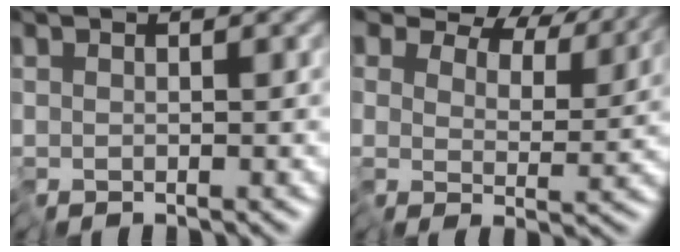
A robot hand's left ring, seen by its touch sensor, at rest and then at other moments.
{"total": 6.6, "force": [5.9, 2.3, 1.6], "torque": [-0.033, 0.005, 0.087]}